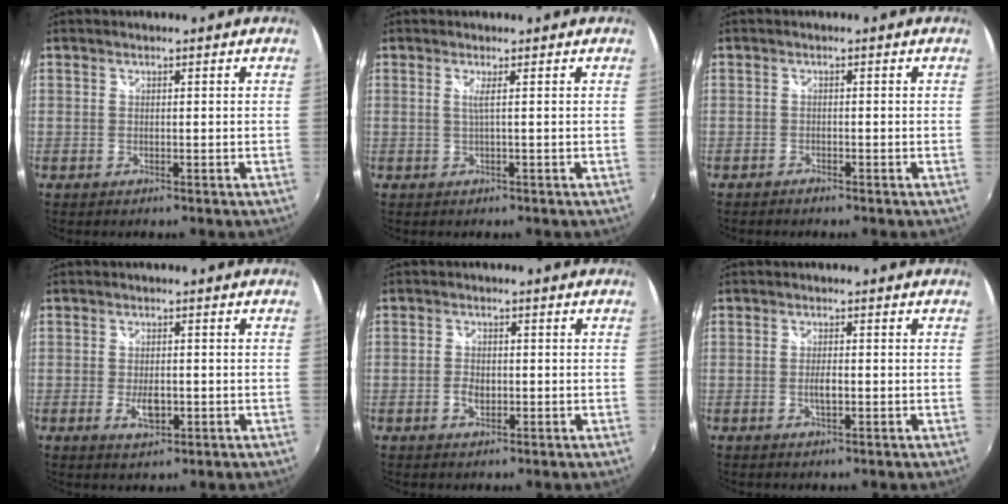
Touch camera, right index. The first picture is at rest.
{"total": 1.3, "force": [0.2, -0.6, 1.1], "torque": [-0.013, 0.000, 0.005]}
{"total": 1.3, "force": [-1.2, 0.4, 0.2], "torque": [-0.013, -0.003, -0.023]}
{"total": 3.9, "force": [-1.1, 1.9, 3.2], "torque": [-0.062, -0.004, -0.017]}
{"total": 2.8, "force": [-0.8, 1.8, 2.0], "torque": [-0.039, 0.003, -0.015]}
{"total": 2.2, "force": [-0.5, 0.7, 2.0], "torque": [-0.038, -0.001, -0.009]}